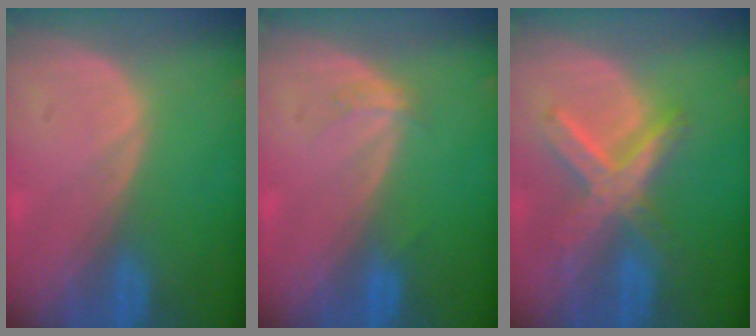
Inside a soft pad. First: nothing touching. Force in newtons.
{"total": 1.5, "press": 1.4, "slide": 0.3}
{"total": 7.8, "press": 6.7, "slide": 3.9}